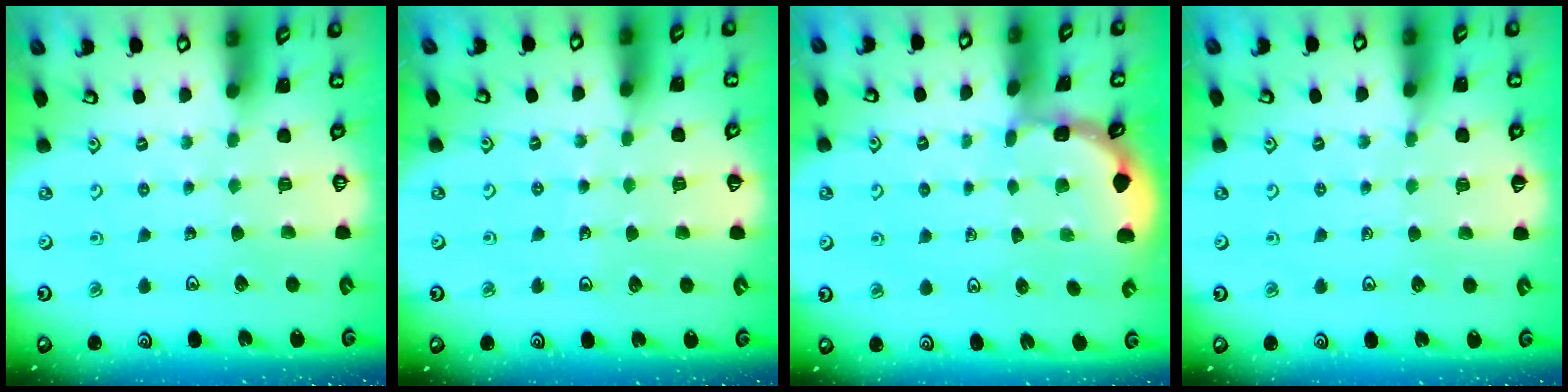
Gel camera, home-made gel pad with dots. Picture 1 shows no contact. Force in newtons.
{"total": 4.3, "press": 4.0, "slide": 1.4}
{"total": 1.6, "press": 1.6, "slide": 0.1}
{"total": 3.2, "press": 3.2, "slide": 0.5}